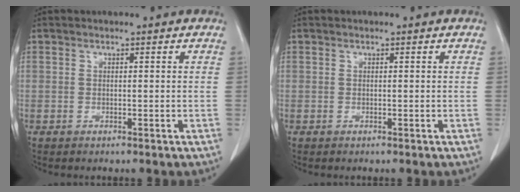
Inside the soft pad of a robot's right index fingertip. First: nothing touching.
{"total": 0.0}